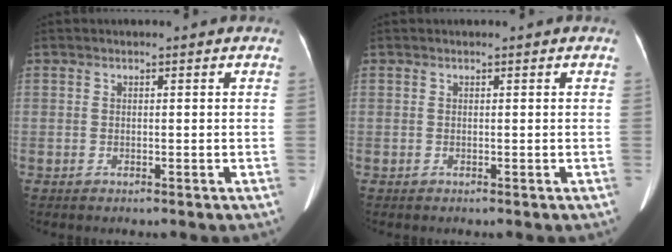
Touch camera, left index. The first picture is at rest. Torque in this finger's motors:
{"motor_torque": [0.03, 0.03, 0.00, 0.01]}